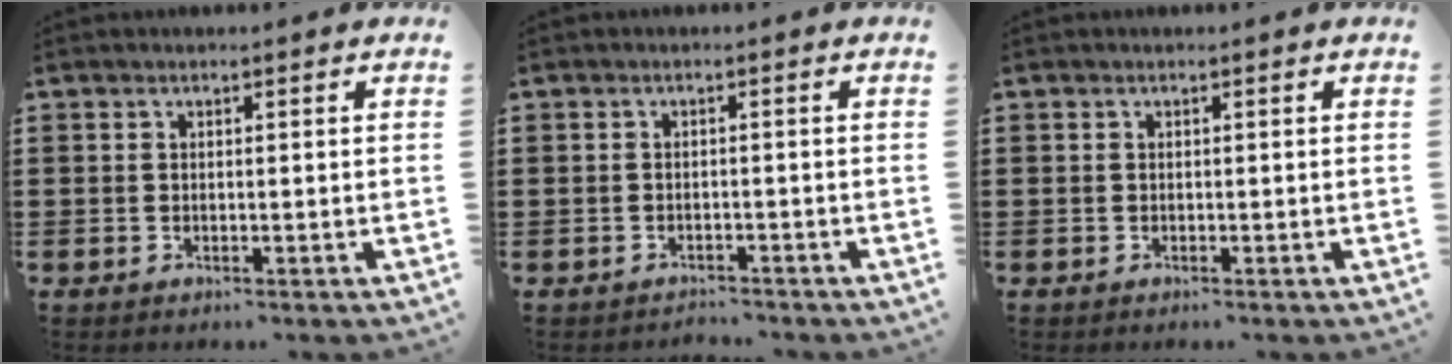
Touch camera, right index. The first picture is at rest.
{"total": 1.4, "force": [-1.4, 0.2, -0.2], "torque": [0.000, 0.003, -0.033]}
{"total": 0.0}